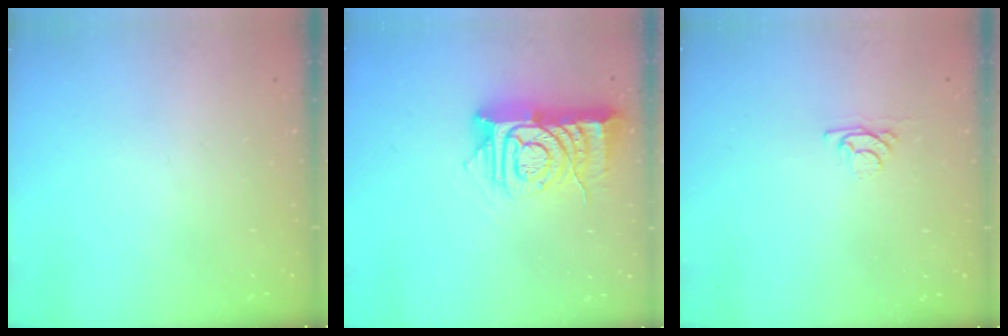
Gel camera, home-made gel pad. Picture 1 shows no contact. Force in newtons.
{"total": 13.0, "press": 13.0, "slide": 1.1}
{"total": 3.8, "press": 3.8, "slide": 0.4}